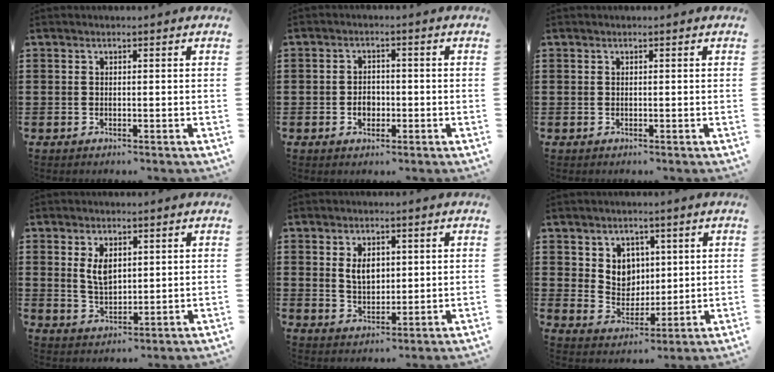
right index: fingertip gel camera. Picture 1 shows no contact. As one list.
[{"total": 2.6, "force": [-0.7, 2.0, 1.6], "torque": [-0.026, 0.000, -0.017]}, {"total": 0.0}, {"total": 4.4, "force": [1.7, 2.5, 3.2], "torque": [-0.062, 0.005, 0.028]}, {"total": 4.2, "force": [1.2, 2.8, 2.9], "torque": [-0.058, 0.008, 0.018]}, {"total": 5.6, "force": [2.4, 4.9, 1.3], "torque": [-0.035, 0.000, 0.041]}]